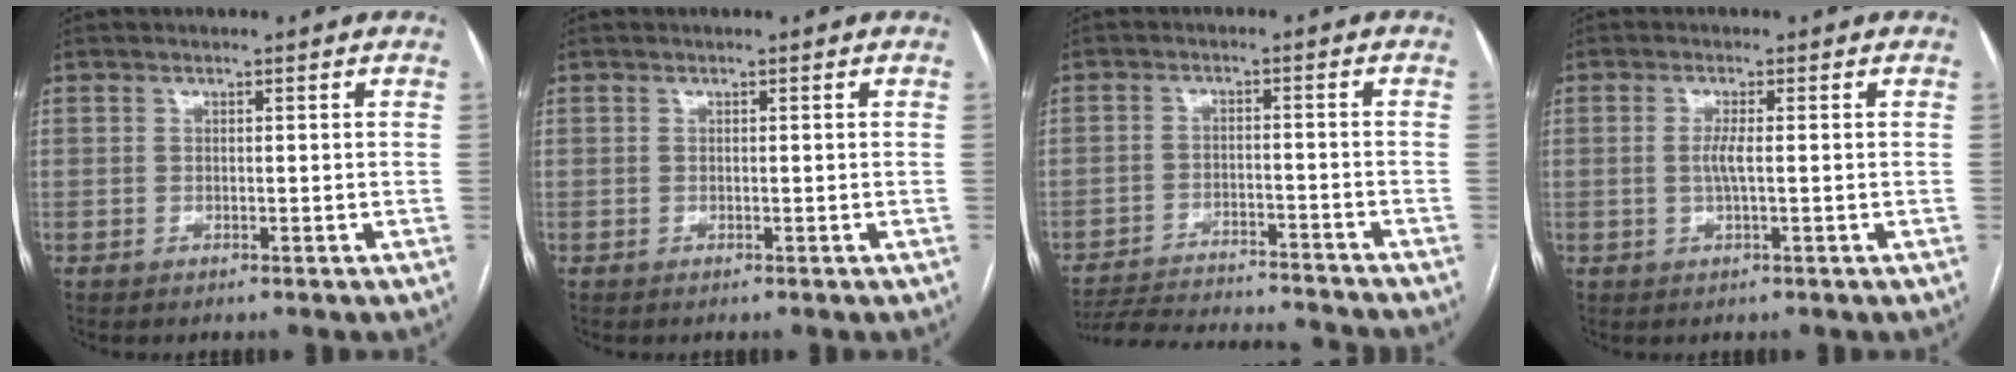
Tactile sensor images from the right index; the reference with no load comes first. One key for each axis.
{"total": 0.0}
{"total": 16.7, "fx": -16.0, "fy": 0.9, "fz": 4.7, "tx": -0.095, "ty": -0.013, "tz": -0.230}
{"total": 2.3, "fx": 0.0, "fy": 0.0, "fz": 2.3, "tx": -0.053, "ty": -0.004, "tz": 0.000}